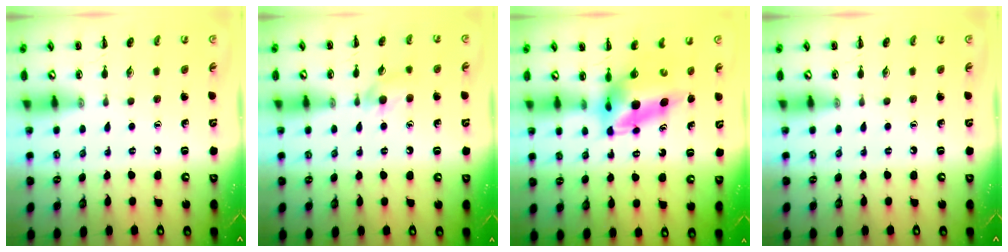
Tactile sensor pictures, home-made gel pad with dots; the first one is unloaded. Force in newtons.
{"total": 5.1, "press": 4.7, "slide": 2.0}
{"total": 6.8, "press": 6.5, "slide": 1.9}
{"total": 0.0}